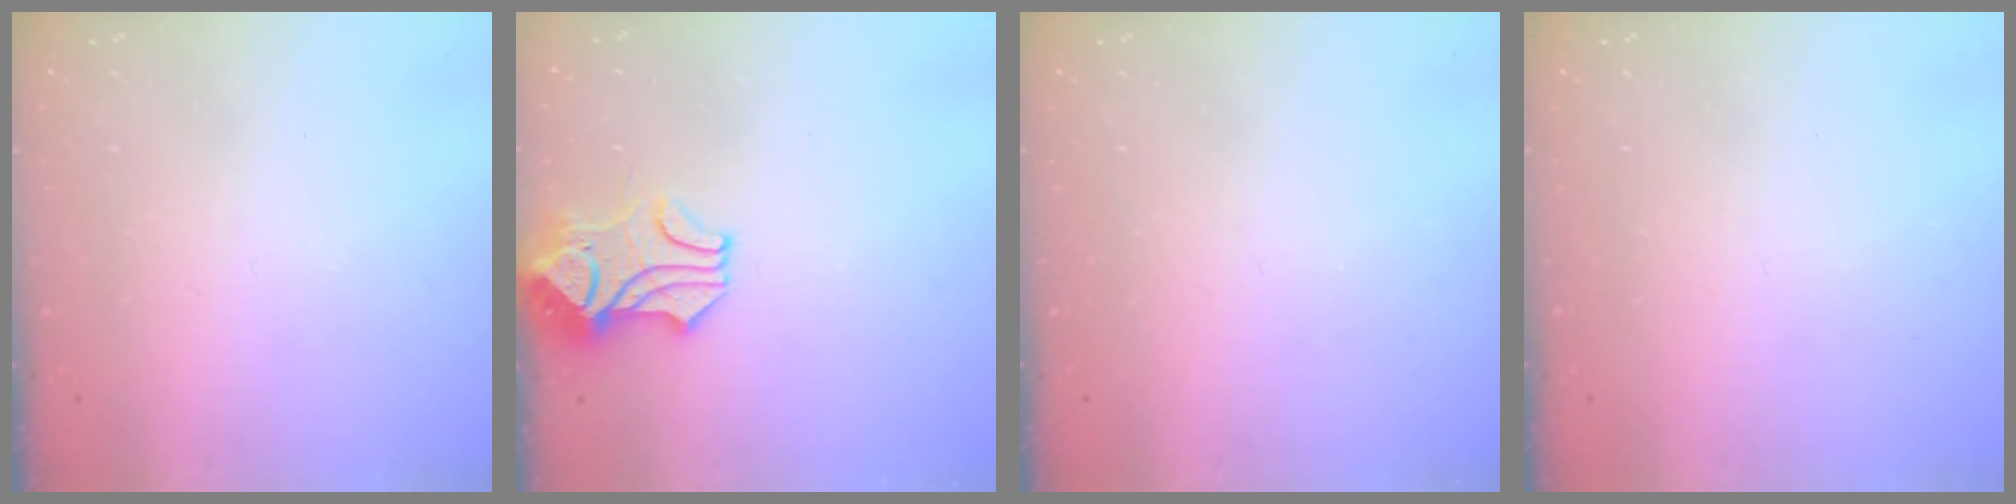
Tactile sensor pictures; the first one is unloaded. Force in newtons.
{"total": 2.5, "press": 2.2, "slide": 1.2}
{"total": 0.0}
{"total": 0.0}